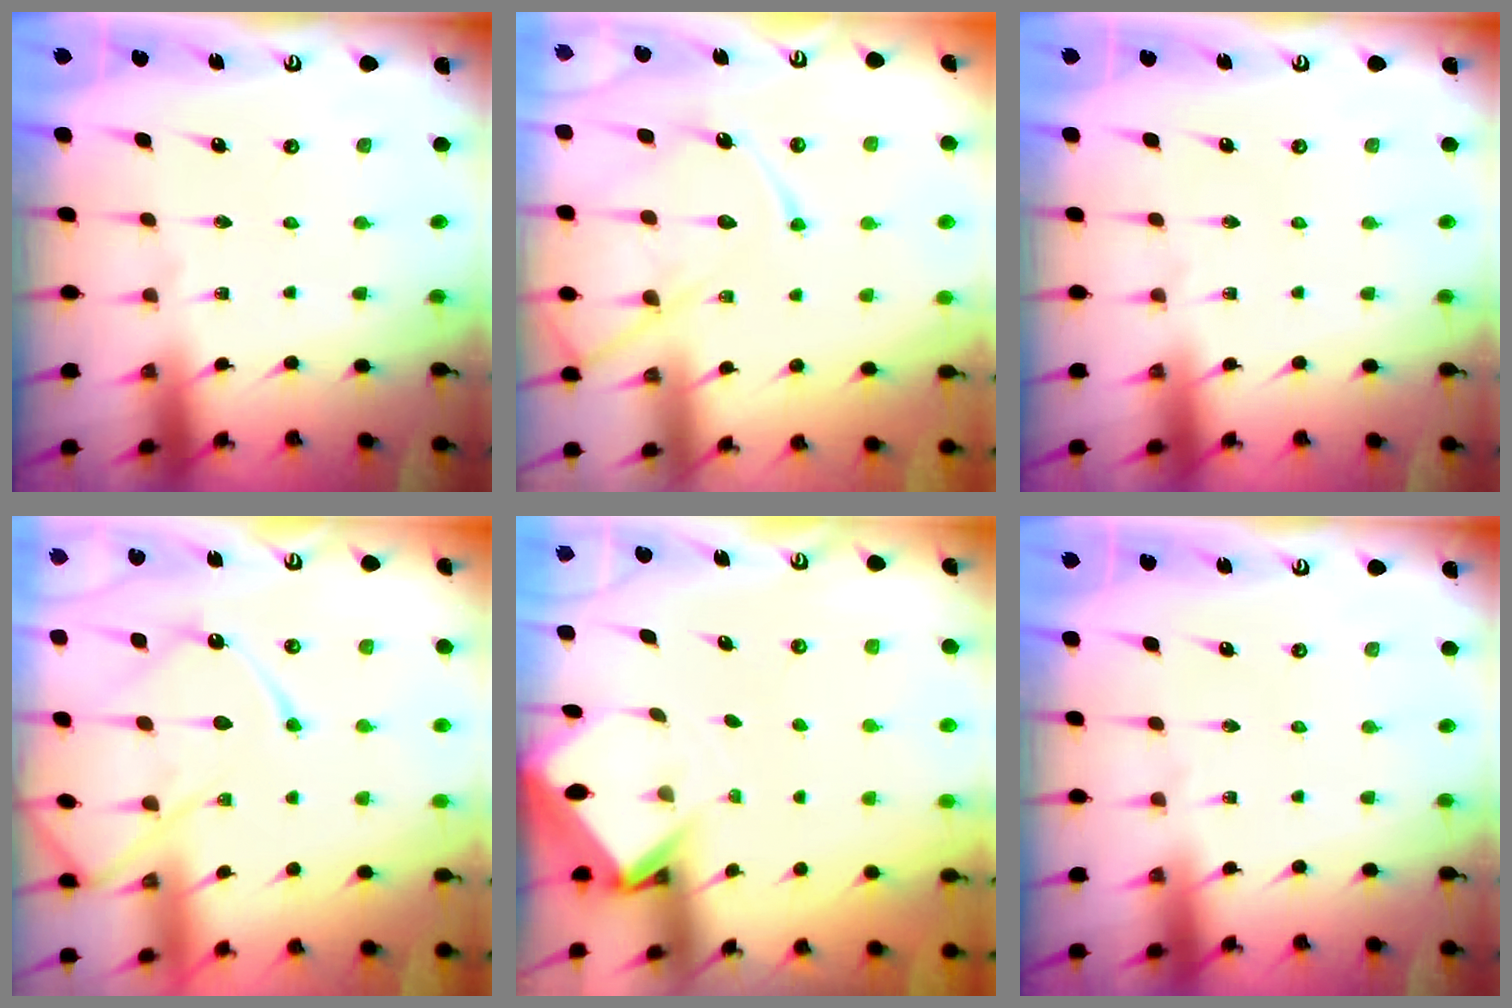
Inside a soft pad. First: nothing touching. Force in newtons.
{"total": 13.0, "press": 12.9, "slide": 1.2}
{"total": 0.0}
{"total": 14.0, "press": 14.0, "slide": 0.6}
{"total": 3.0, "press": 3.0, "slide": 0.2}
{"total": 0.0}